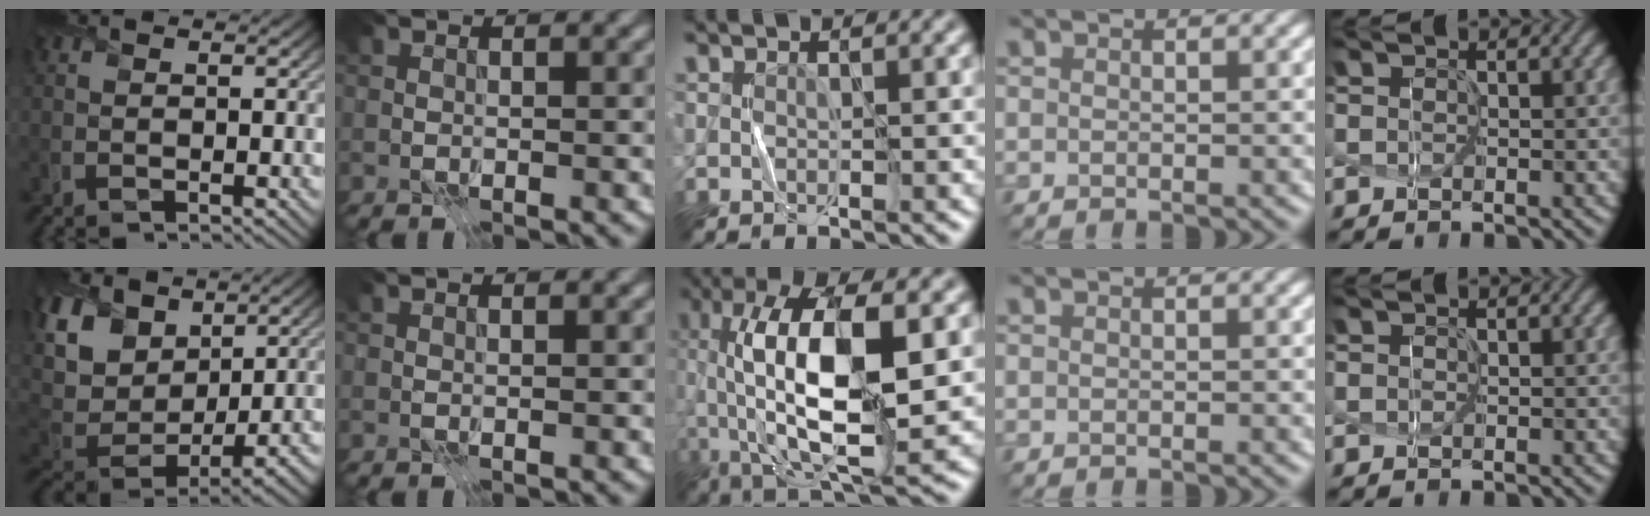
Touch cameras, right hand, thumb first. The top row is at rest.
{"thumb": {"total": 12.5, "force": [5.2, 8.3, 7.8], "torque": [-0.198, 0.008, 0.103]}, "middle": {"total": 13.2, "force": [0.4, 4.9, 12.3], "torque": [-0.232, 0.008, 0.005]}}